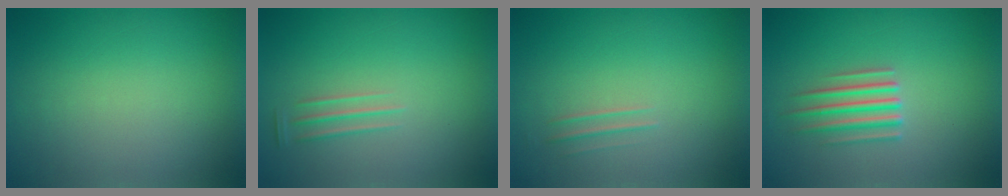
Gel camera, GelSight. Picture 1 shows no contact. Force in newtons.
{"total": 1.3}
{"total": 1.7}
{"total": 2.9}